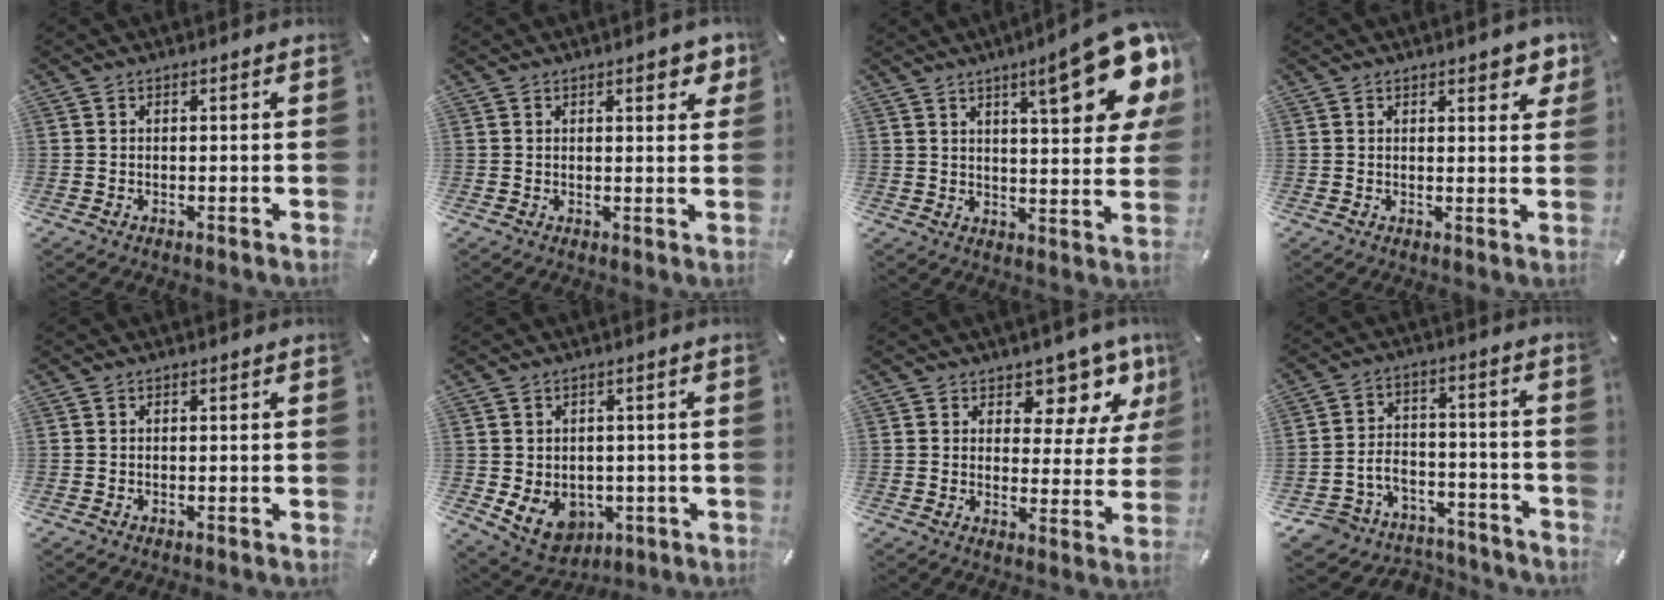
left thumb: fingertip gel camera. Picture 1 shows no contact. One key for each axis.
{"total": 4.1, "fx": 2.2, "fy": 1.7, "fz": 3.0, "tx": -0.033, "ty": -0.008, "tz": 0.031}
{"total": 19.4, "fx": 10.1, "fy": 5.2, "fz": 15.7, "tx": -0.214, "ty": -0.059, "tz": 0.152}
{"total": 3.9, "fx": 2.6, "fy": 1.8, "fz": 2.3, "tx": -0.019, "ty": -0.012, "tz": 0.039}
{"total": 0.0}
{"total": 7.7, "fx": -1.6, "fy": 6.5, "fz": 3.8, "tx": -0.077, "ty": -0.003, "tz": -0.029}
{"total": 9.9, "fx": 7.2, "fy": 5.2, "fz": 4.4, "tx": -0.047, "ty": -0.066, "tz": 0.123}
{"total": 6.8, "fx": -2.9, "fy": 6.0, "fz": 1.3, "tx": -0.022, "ty": 0.018, "tz": -0.049}